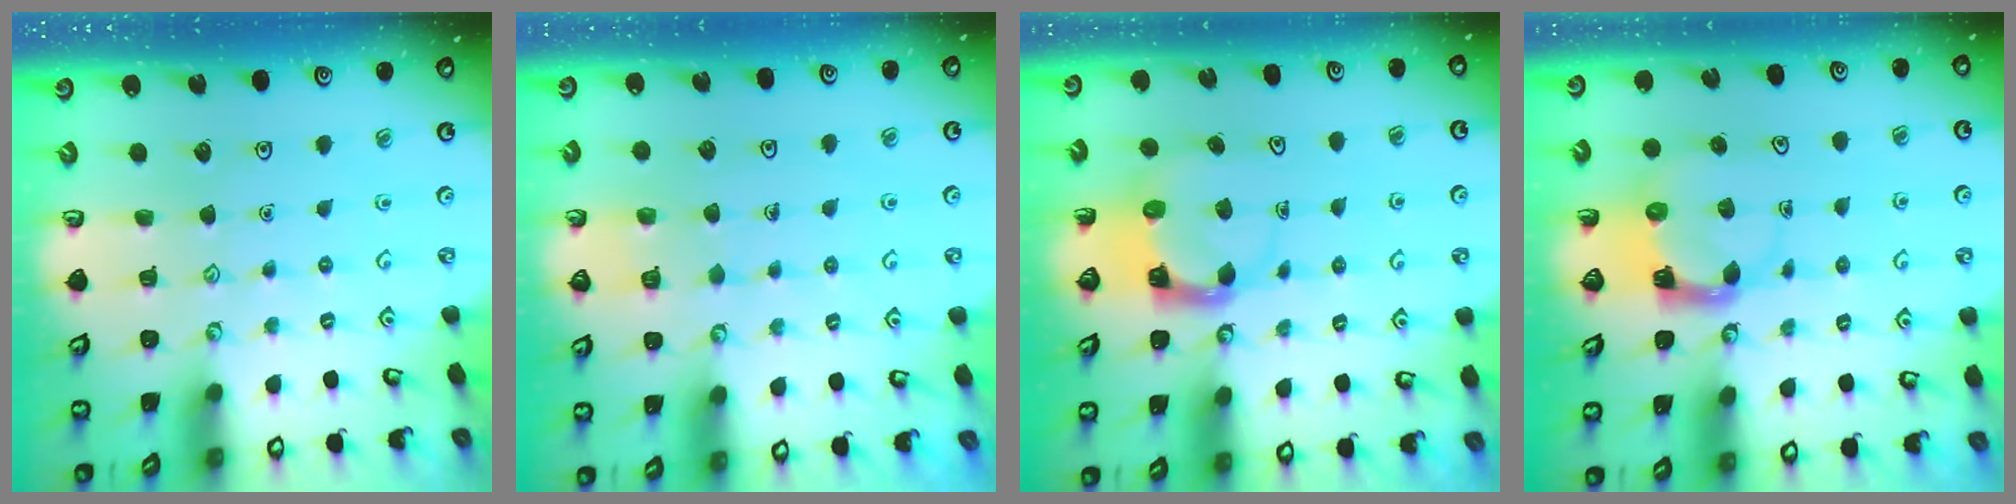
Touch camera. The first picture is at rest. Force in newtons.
{"total": 2.9, "press": 2.9, "slide": 0.2}
{"total": 3.8, "press": 3.8, "slide": 0.3}
{"total": 4.0, "press": 3.9, "slide": 0.7}